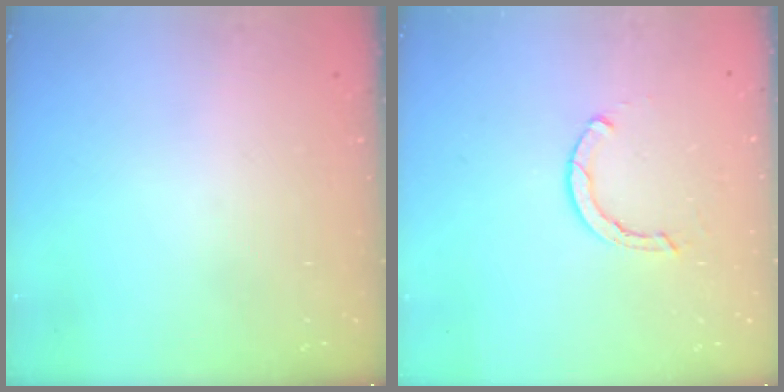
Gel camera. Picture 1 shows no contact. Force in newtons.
{"total": 2.3, "press": 2.3, "slide": 0.1}